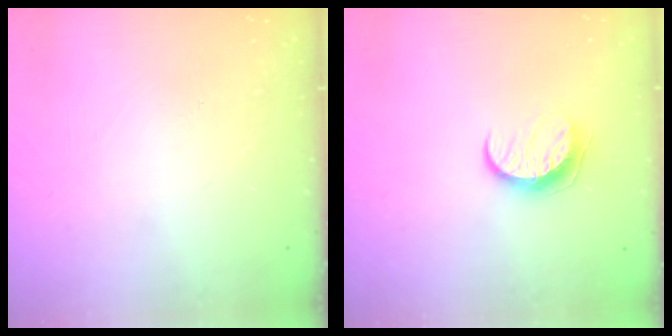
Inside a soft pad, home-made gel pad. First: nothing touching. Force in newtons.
{"total": 8.8, "press": 8.8, "slide": 0.5}